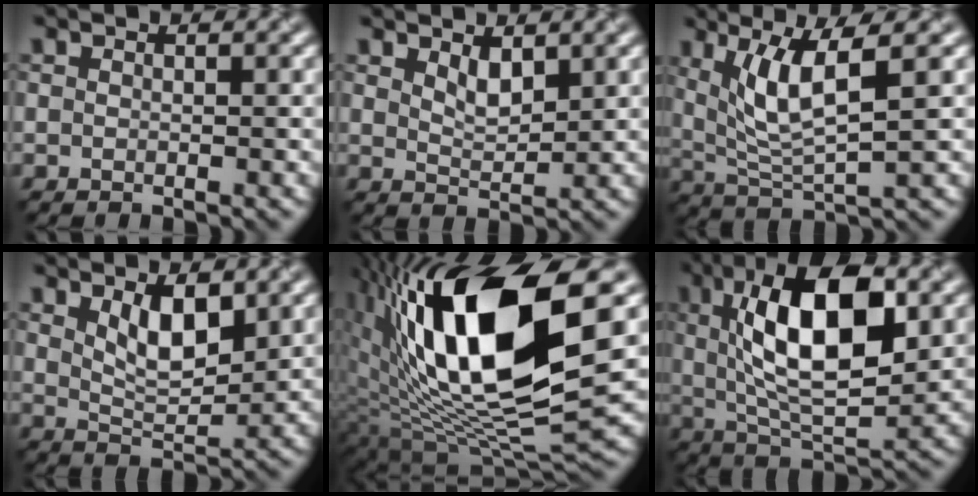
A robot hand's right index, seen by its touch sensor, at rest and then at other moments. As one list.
[{"total": 2.0, "force": [1.3, 0.8, 1.4], "torque": [-0.026, -0.006, 0.027]}, {"total": 6.0, "force": [2.2, 1.3, 5.4], "torque": [-0.104, -0.006, 0.049]}, {"total": 4.2, "force": [1.7, 1.7, 3.4], "torque": [-0.064, -0.004, 0.034]}, {"total": 16.0, "force": [3.5, 6.0, 14.4], "torque": [-0.257, 0.000, 0.056]}, {"total": 11.9, "force": [2.8, 4.4, 10.7], "torque": [-0.170, 0.010, 0.043]}]